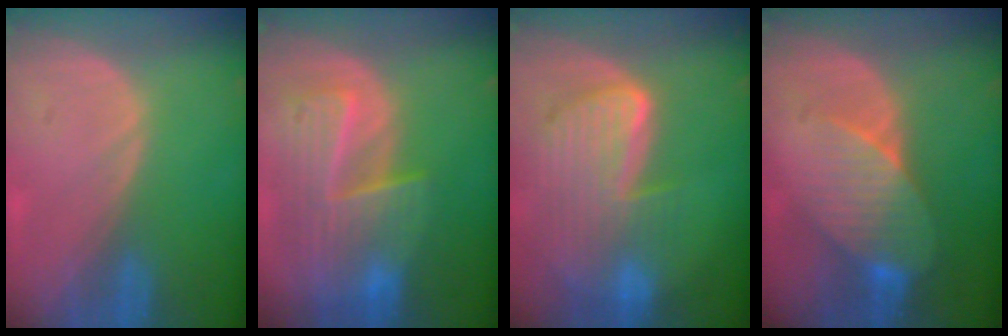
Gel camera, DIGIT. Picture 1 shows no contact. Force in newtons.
{"total": 9.9, "press": 8.5, "slide": 5.0}
{"total": 9.8, "press": 8.2, "slide": 5.2}
{"total": 8.2, "press": 7.3, "slide": 3.6}